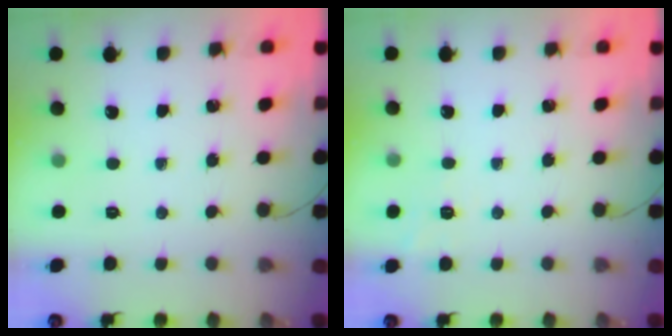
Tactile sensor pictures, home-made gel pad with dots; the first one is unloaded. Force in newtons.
{"total": 2.0, "press": 1.5, "slide": 1.4}